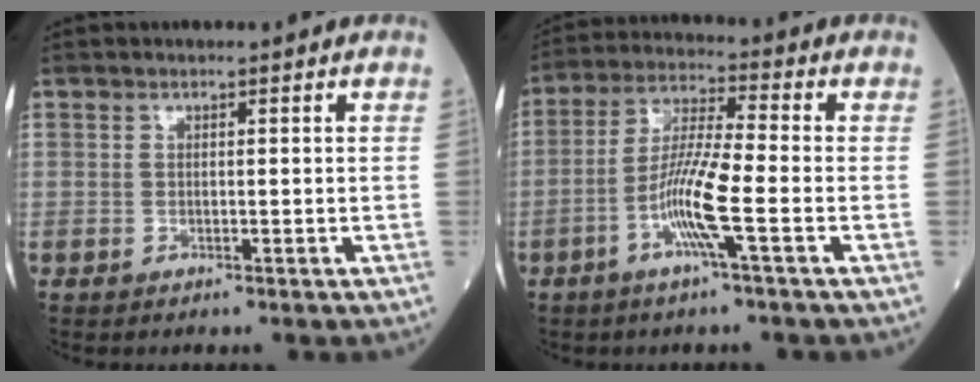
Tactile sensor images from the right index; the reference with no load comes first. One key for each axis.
{"total": 9.2, "fx": -3.2, "fy": -0.2, "fz": 8.6, "tx": -0.172, "ty": -0.003, "tz": -0.069}